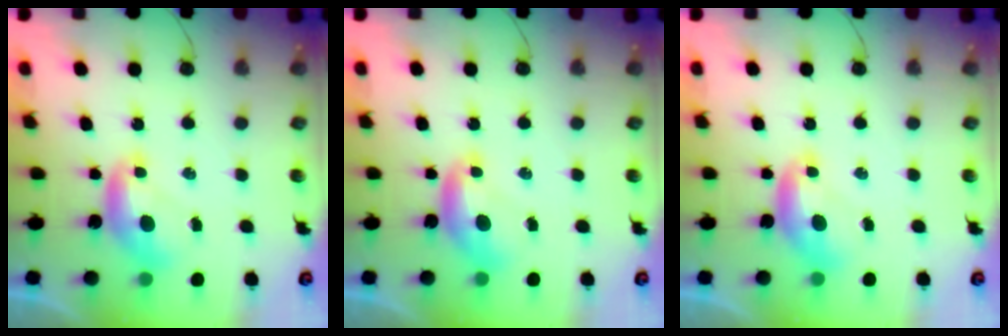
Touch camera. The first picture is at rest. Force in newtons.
{"total": 0.0}
{"total": 0.0}